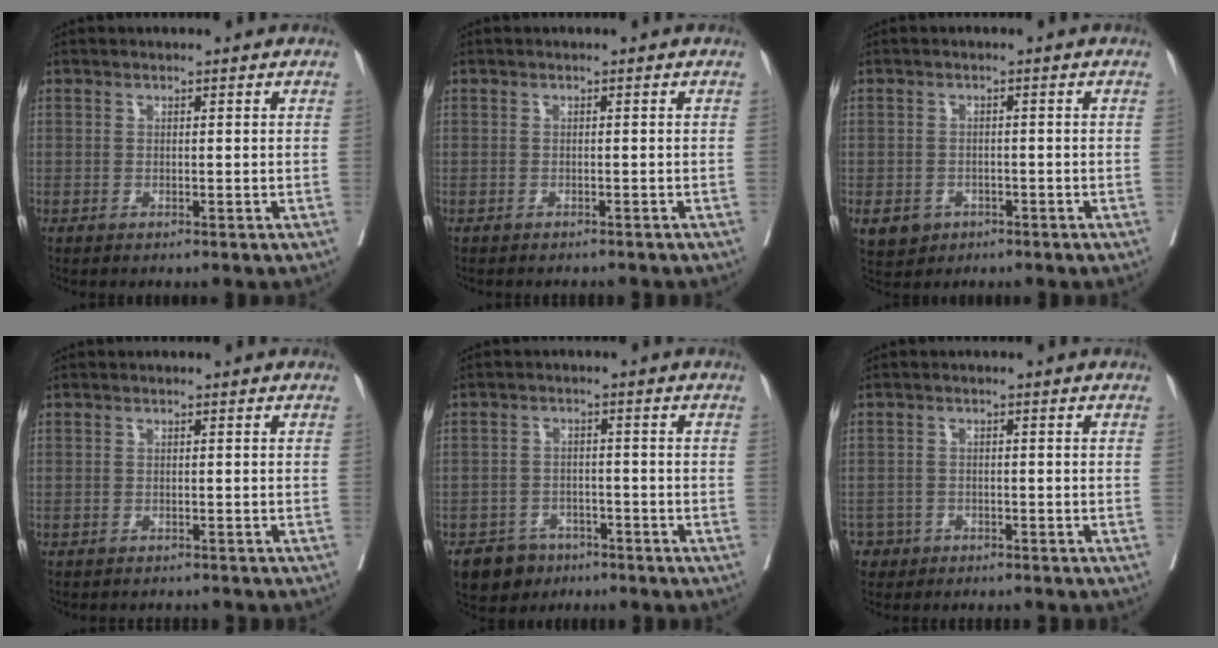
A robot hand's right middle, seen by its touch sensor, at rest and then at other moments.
{"total": 2.7, "force": [-2.5, 0.8, 0.6], "torque": [-0.009, -0.002, -0.030]}
{"total": 5.2, "force": [-2.5, 4.4, 1.3], "torque": [-0.027, 0.002, -0.034]}
{"total": 3.4, "force": [-3.2, 1.0, 0.4], "torque": [-0.003, -0.003, -0.039]}
{"total": 5.9, "force": [-4.2, 4.0, 1.4], "torque": [-0.022, 0.006, -0.063]}
{"total": 3.4, "force": [-2.5, 2.3, -0.5], "torque": [0.003, 0.010, -0.041]}